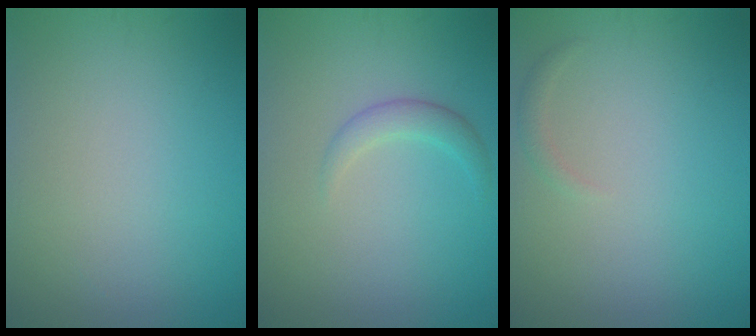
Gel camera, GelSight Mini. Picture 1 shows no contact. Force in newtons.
{"total": 1.7, "press": 1.7, "slide": 0.1}
{"total": 0.8, "press": 0.8, "slide": 0.0}